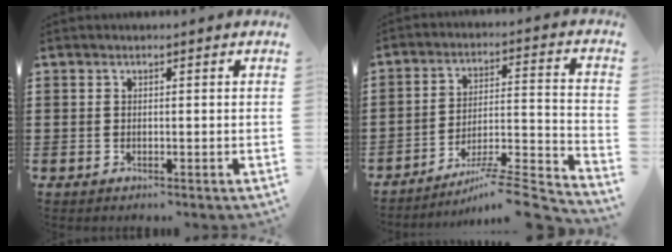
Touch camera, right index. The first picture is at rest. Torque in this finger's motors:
{"motor_torque": [-0.25, -0.25, -1.05, -0.21]}